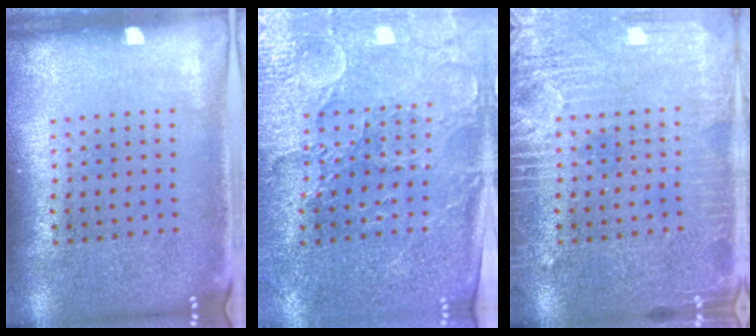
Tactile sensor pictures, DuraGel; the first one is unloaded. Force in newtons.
{"total": 3.5, "press": 3.2, "slide": 1.3}
{"total": 3.9, "press": 3.9, "slide": 0.5}